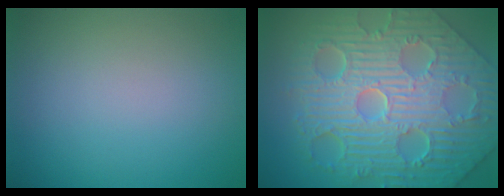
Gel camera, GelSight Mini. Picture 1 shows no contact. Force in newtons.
{"total": 12.5, "press": 8.2, "slide": 9.5}